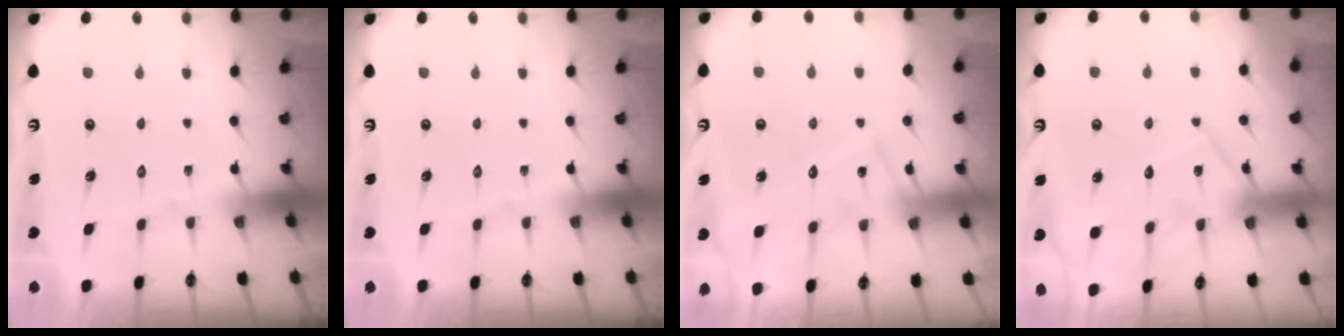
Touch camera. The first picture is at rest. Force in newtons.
{"total": 0.0}
{"total": 12.7, "press": 12.7, "slide": 0.8}
{"total": 11.3, "press": 11.3, "slide": 0.7}